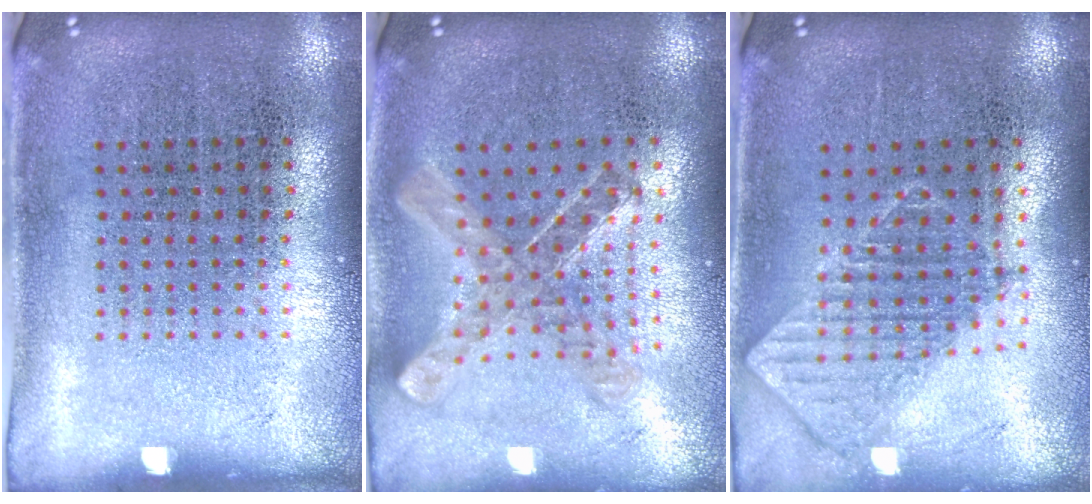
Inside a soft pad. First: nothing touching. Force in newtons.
{"total": 0.9, "press": 0.9, "slide": 0.1}
{"total": 1.0, "press": 1.0, "slide": 0.2}